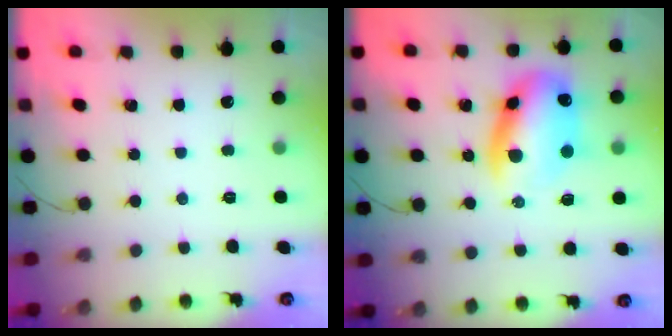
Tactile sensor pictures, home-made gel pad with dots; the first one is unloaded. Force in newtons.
{"total": 13.5, "press": 13.1, "slide": 3.3}